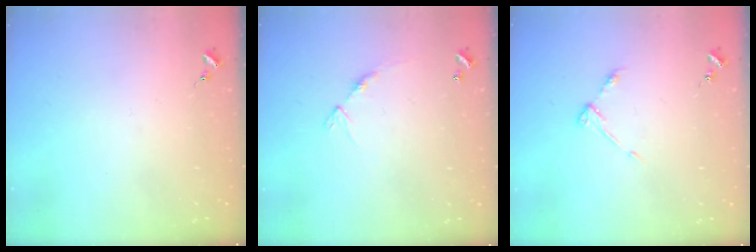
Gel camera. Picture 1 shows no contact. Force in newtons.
{"total": 8.4, "press": 8.4, "slide": 0.6}
{"total": 4.6, "press": 4.6, "slide": 0.6}